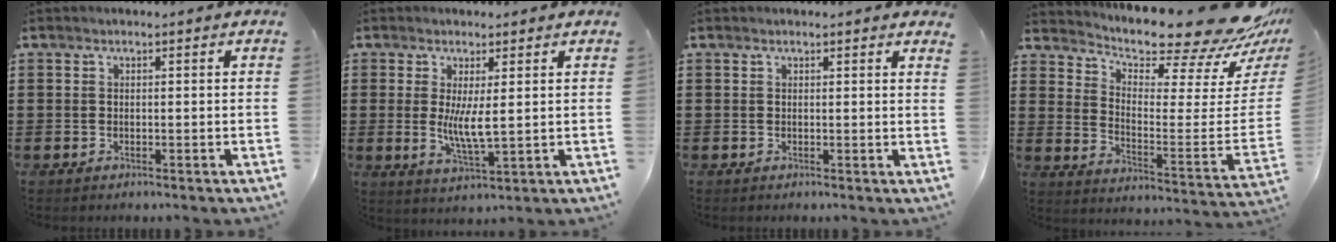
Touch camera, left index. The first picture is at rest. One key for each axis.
{"total": 5.4, "fx": 0.9, "fy": 1.2, "fz": 5.2, "tx": -0.091, "ty": -0.008, "tz": 0.015}
{"total": 0.7, "fx": 0.7, "fy": -0.1, "fz": 0.3, "tx": -0.007, "ty": -0.001, "tz": 0.012}
{"total": 10.5, "fx": 9.2, "fy": 1.6, "fz": 4.8, "tx": -0.094, "ty": -0.088, "tz": 0.151}